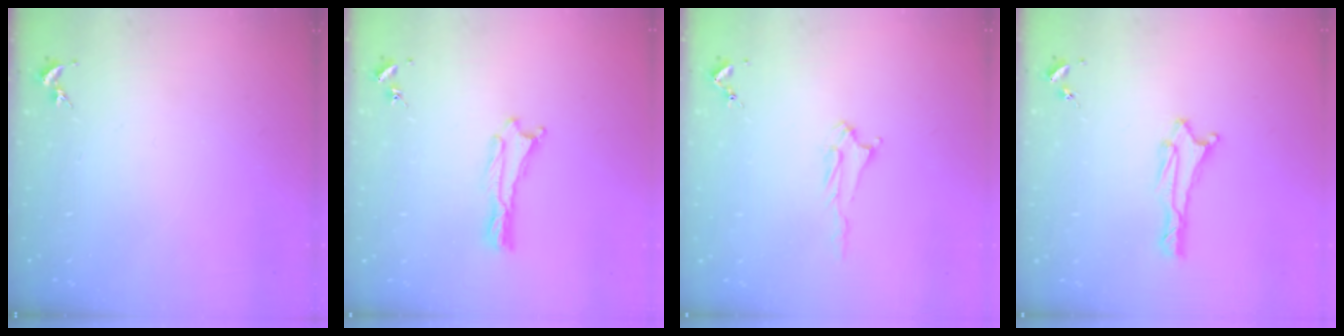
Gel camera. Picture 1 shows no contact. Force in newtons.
{"total": 0.0}
{"total": 3.2, "press": 3.2, "slide": 0.5}
{"total": 1.3, "press": 1.3, "slide": 0.1}